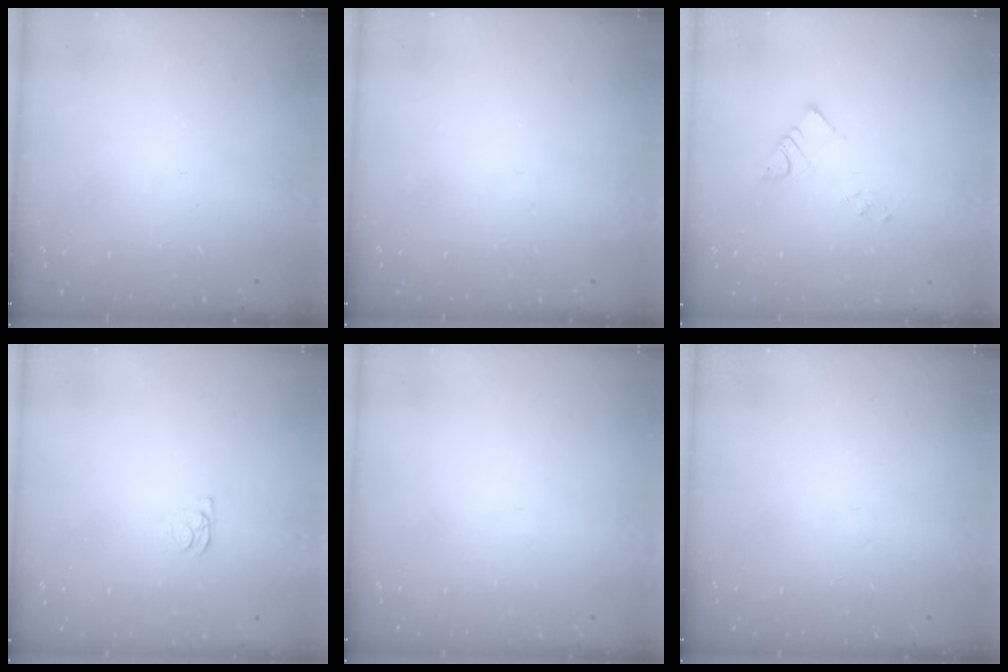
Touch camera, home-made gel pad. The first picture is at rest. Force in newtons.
{"total": 0.0}
{"total": 4.0, "press": 3.9, "slide": 0.5}
{"total": 1.2, "press": 1.1, "slide": 0.3}
{"total": 0.0}
{"total": 0.0}